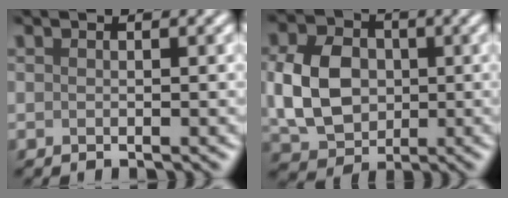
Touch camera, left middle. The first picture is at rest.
{"total": 7.3, "force": [0.0, 5.7, 4.7], "torque": [-0.104, 0.002, -0.004]}